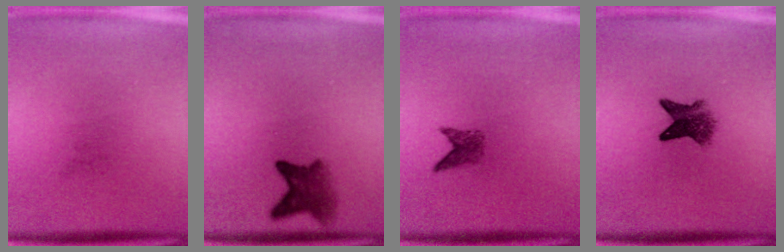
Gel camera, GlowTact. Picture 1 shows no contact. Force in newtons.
{"total": 4.2}
{"total": 1.9}
{"total": 4.9}